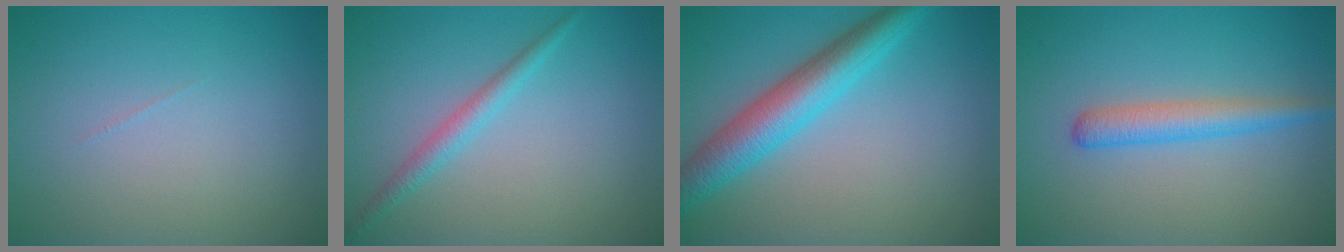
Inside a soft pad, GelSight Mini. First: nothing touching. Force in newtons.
{"total": 1.9, "press": 1.9, "slide": 0.0}
{"total": 5.7, "press": 5.7, "slide": 0.0}
{"total": 2.8, "press": 2.8, "slide": 0.1}